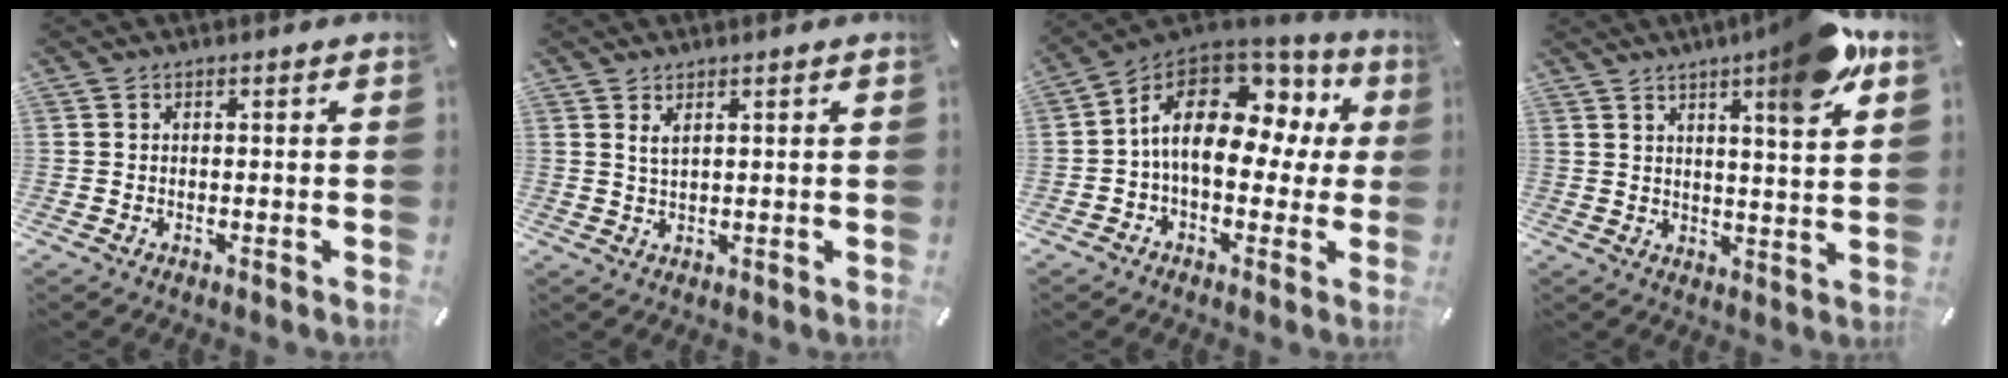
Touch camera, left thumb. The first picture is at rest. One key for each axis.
{"total": 2.2, "fx": 1.3, "fy": 0.6, "fz": 1.6, "tx": -0.035, "ty": 0.001, "tz": 0.023}
{"total": 17.1, "fx": 3.6, "fy": 10.1, "fz": 13.3, "tx": -0.234, "ty": -0.015, "tz": 0.058}
{"total": 11.2, "fx": 7.1, "fy": 1.2, "fz": 8.5, "tx": -0.116, "ty": -0.043, "tz": 0.108}